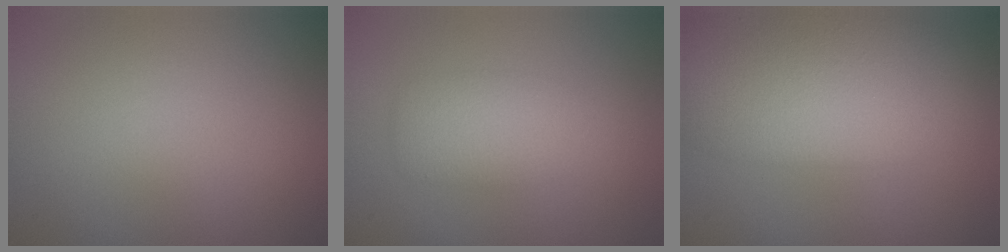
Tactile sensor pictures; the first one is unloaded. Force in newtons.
{"total": 3.0, "press": 3.0, "slide": 0.1}
{"total": 10.6, "press": 10.5, "slide": 0.9}